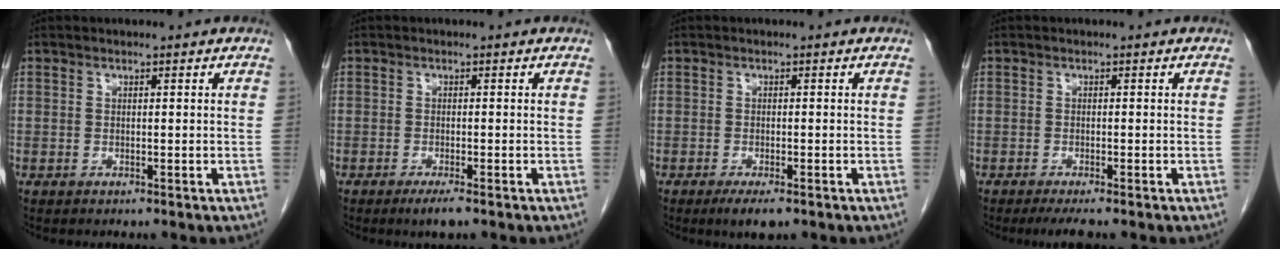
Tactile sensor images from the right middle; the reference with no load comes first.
{"total": 2.4, "force": [-1.6, 0.2, 1.8], "torque": [-0.032, -0.005, -0.027]}
{"total": 3.4, "force": [-2.2, 0.8, 2.5], "torque": [-0.039, -0.005, -0.032]}
{"total": 2.9, "force": [-2.2, 0.1, 1.8], "torque": [-0.028, -0.006, -0.036]}